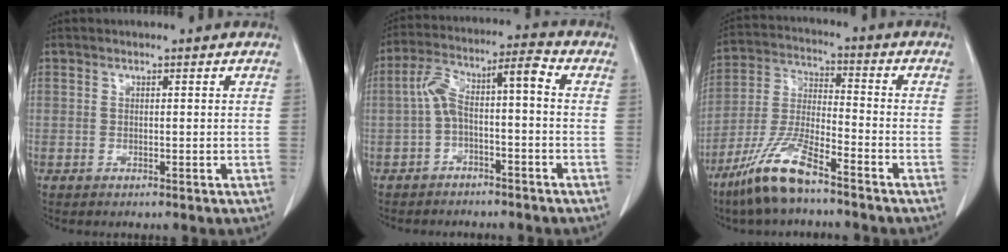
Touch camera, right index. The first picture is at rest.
{"total": 8.1, "force": [-0.9, 1.7, 7.8], "torque": [-0.148, 0.052, -0.017]}
{"total": 11.0, "force": [-7.8, 1.6, 7.5], "torque": [-0.166, -0.022, -0.153]}